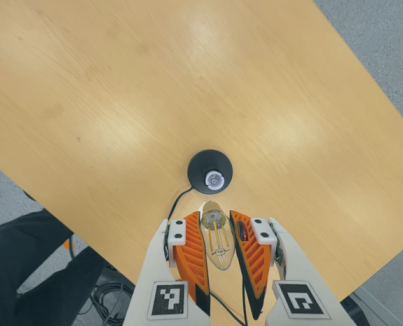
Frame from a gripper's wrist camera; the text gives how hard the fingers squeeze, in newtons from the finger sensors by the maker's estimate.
{"total": 19.5, "left": 21.8, "right": 17.2}